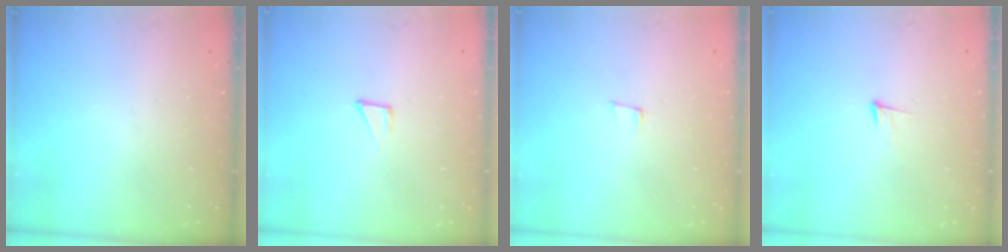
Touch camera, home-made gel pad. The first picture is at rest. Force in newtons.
{"total": 2.7, "press": 2.7, "slide": 0.3}
{"total": 5.6, "press": 4.5, "slide": 3.3}
{"total": 8.9, "press": 8.8, "slide": 1.6}